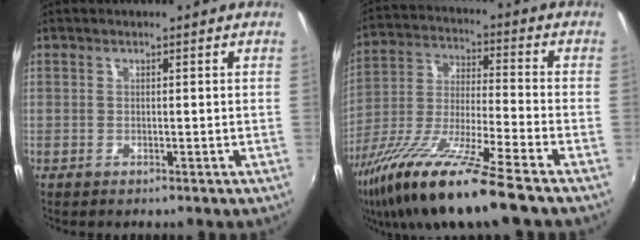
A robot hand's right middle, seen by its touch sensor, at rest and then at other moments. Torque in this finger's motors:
{"motor_torque": [1.26, -0.88, 0.43, 0.21]}